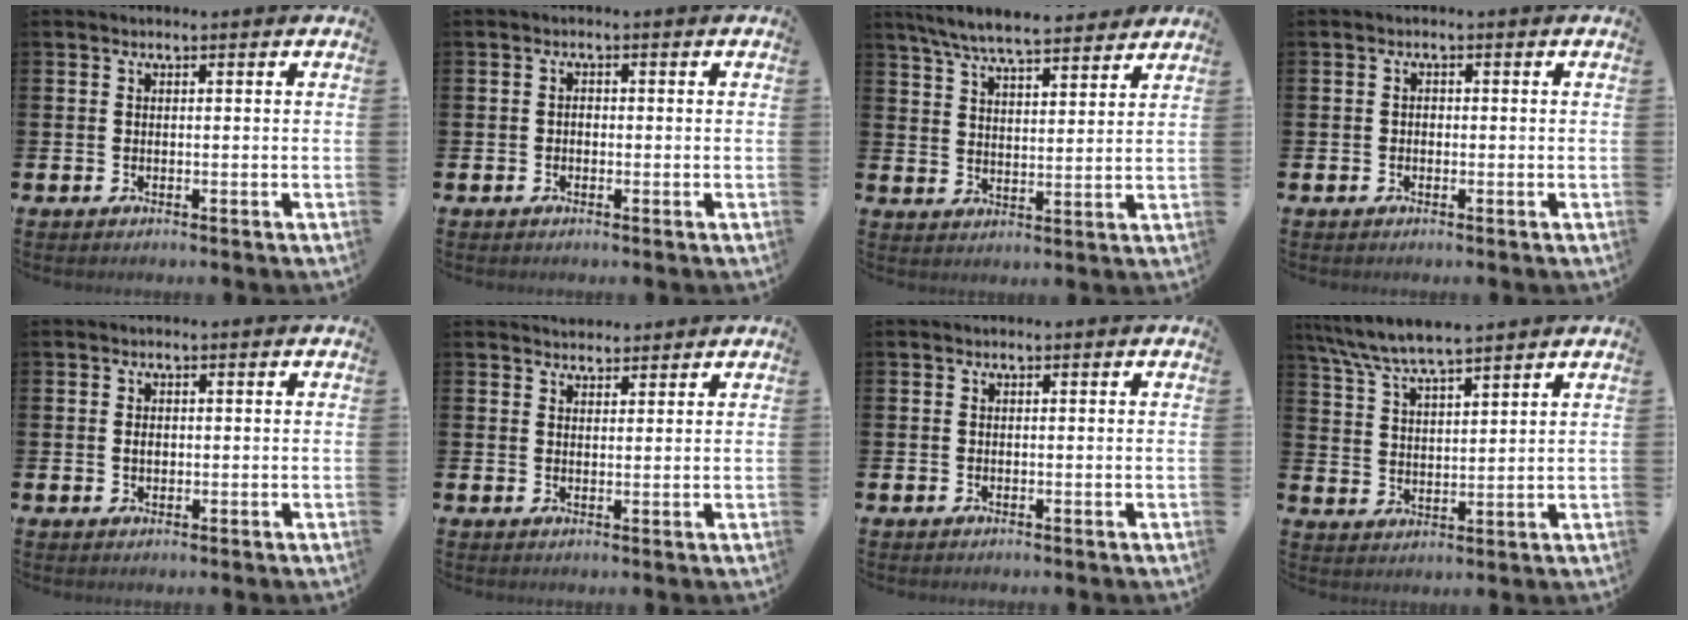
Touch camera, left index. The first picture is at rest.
{"total": 1.0, "force": [-0.4, 0.8, 0.4], "torque": [-0.006, 0.002, -0.010]}
{"total": 7.5, "force": [7.1, 1.0, 2.4], "torque": [-0.072, -0.031, 0.128]}
{"total": 0.9, "force": [-0.4, 0.8, 0.3], "torque": [-0.012, 0.007, -0.008]}
{"total": 1.2, "force": [0.0, 0.9, 0.8], "torque": [-0.006, 0.003, -0.004]}
{"total": 2.8, "force": [2.7, 0.8, -0.2], "torque": [0.008, -0.012, 0.049]}
{"total": 0.0}
{"total": 6.7, "force": [6.3, 0.5, 2.1], "torque": [-0.065, -0.027, 0.114]}